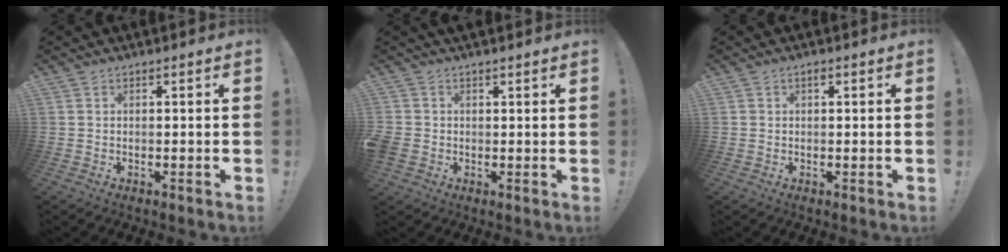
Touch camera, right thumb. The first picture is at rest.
{"total": 3.4, "force": [0.9, 3.0, 1.2], "torque": [-0.027, -0.003, 0.020]}
{"total": 0.8, "force": [0.5, 0.5, 0.3], "torque": [0.003, -0.001, 0.008]}